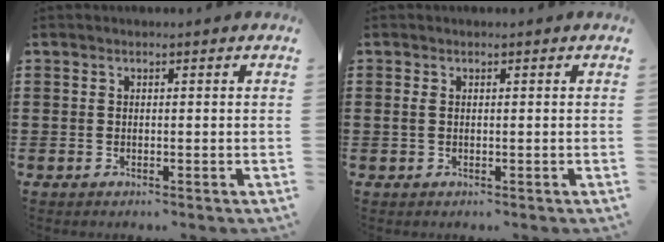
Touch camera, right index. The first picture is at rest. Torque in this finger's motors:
{"motor_torque": [0.50, 0.17, 0.01, 0.02]}